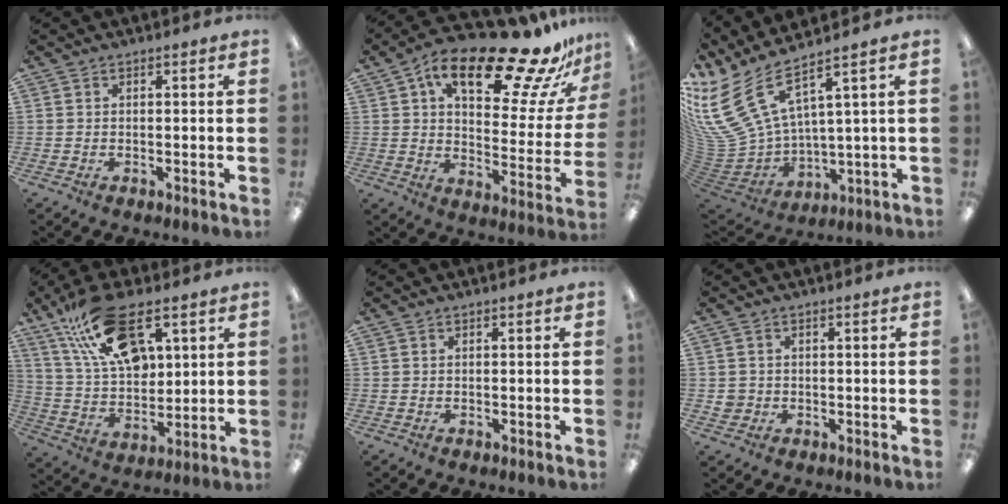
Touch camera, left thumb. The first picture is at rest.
{"total": 23.8, "force": [15.1, 8.5, 16.3], "torque": [-0.234, -0.099, 0.238]}
{"total": 16.9, "force": [8.8, 9.0, 11.3], "torque": [-0.267, -0.058, 0.164]}
{"total": 20.3, "force": [11.0, 10.5, 13.5], "torque": [-0.236, -0.031, 0.197]}
{"total": 0.0}
{"total": 2.6, "force": [-0.4, 2.5, 0.4], "torque": [-0.002, -0.001, -0.009]}